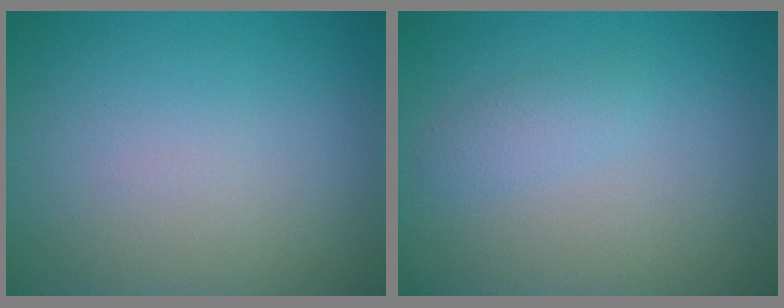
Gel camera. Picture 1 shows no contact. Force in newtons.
{"total": 1.2, "press": 1.2, "slide": 0.0}